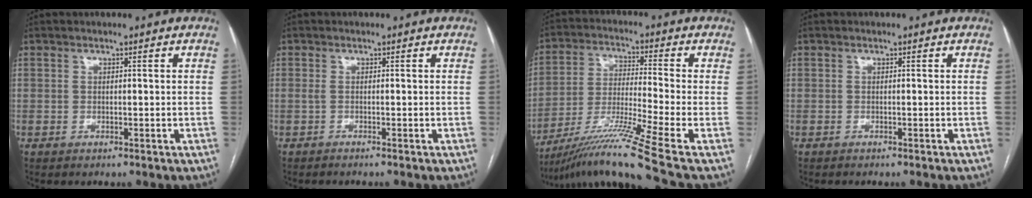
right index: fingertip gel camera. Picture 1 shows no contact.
{"total": 1.4, "force": [-1.0, -0.3, 0.9], "torque": [-0.017, 0.003, -0.015]}
{"total": 14.8, "force": [-10.5, -3.3, 9.9], "torque": [-0.195, -0.021, -0.185]}
{"total": 0.9, "force": [-0.8, 0.0, 0.3], "torque": [-0.004, 0.001, -0.012]}